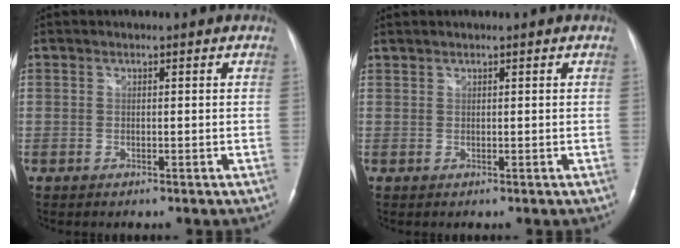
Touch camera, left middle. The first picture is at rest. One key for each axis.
{"total": 0.5, "fx": 0.5, "fy": 0.0, "fz": 0.0, "tx": -0.006, "ty": 0.007, "tz": 0.014}